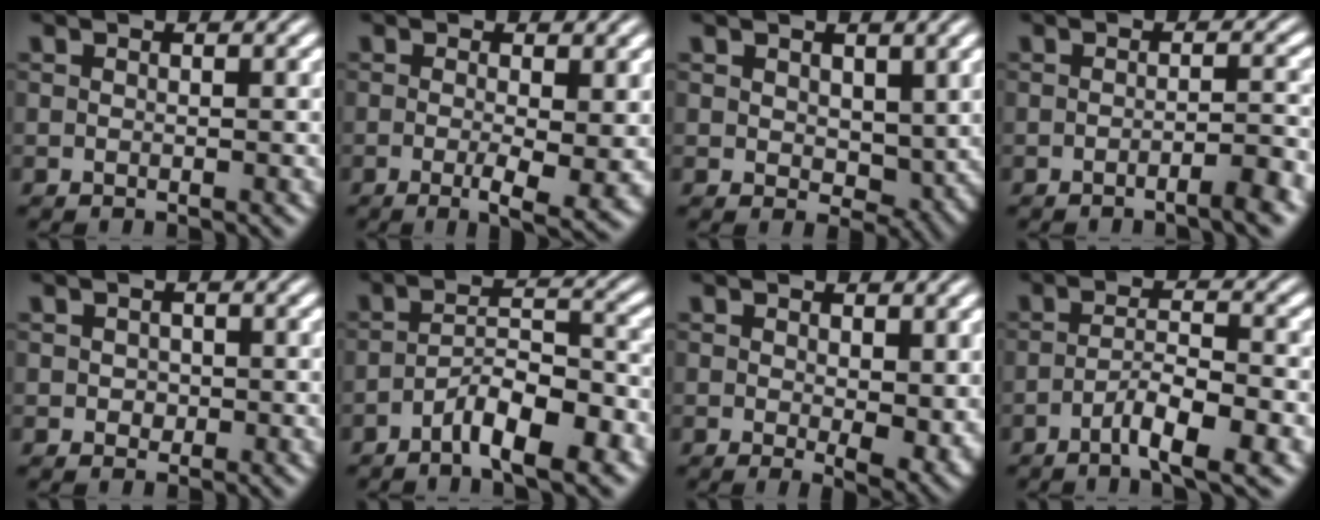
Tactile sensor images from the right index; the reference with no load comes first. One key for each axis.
{"total": 4.3, "fx": -1.8, "fy": 0.8, "fz": 3.8, "tx": -0.060, "ty": -0.023, "tz": -0.022}
{"total": 1.2, "fx": 0.7, "fy": 0.2, "fz": 0.9, "tx": -0.005, "ty": -0.018, "tz": 0.030}
{"total": 2.4, "fx": -1.8, "fy": -0.2, "fz": 1.5, "tx": -0.015, "ty": 0.007, "tz": -0.036}
{"total": 0.5, "fx": -0.1, "fy": 0.5, "fz": 0.3, "tx": 0.003, "ty": 0.002, "tz": -0.001}
{"total": 4.8, "fx": -3.4, "fy": 1.1, "fz": 3.2, "tx": -0.032, "ty": 0.001, "tz": -0.060}
{"total": 2.8, "fx": 0.0, "fy": 0.9, "fz": 2.7, "tx": -0.034, "ty": -0.024, "tz": 0.009}
{"total": 4.3, "fx": -2.7, "fy": 0.2, "fz": 3.3, "tx": -0.045, "ty": -0.009, "tz": -0.041}